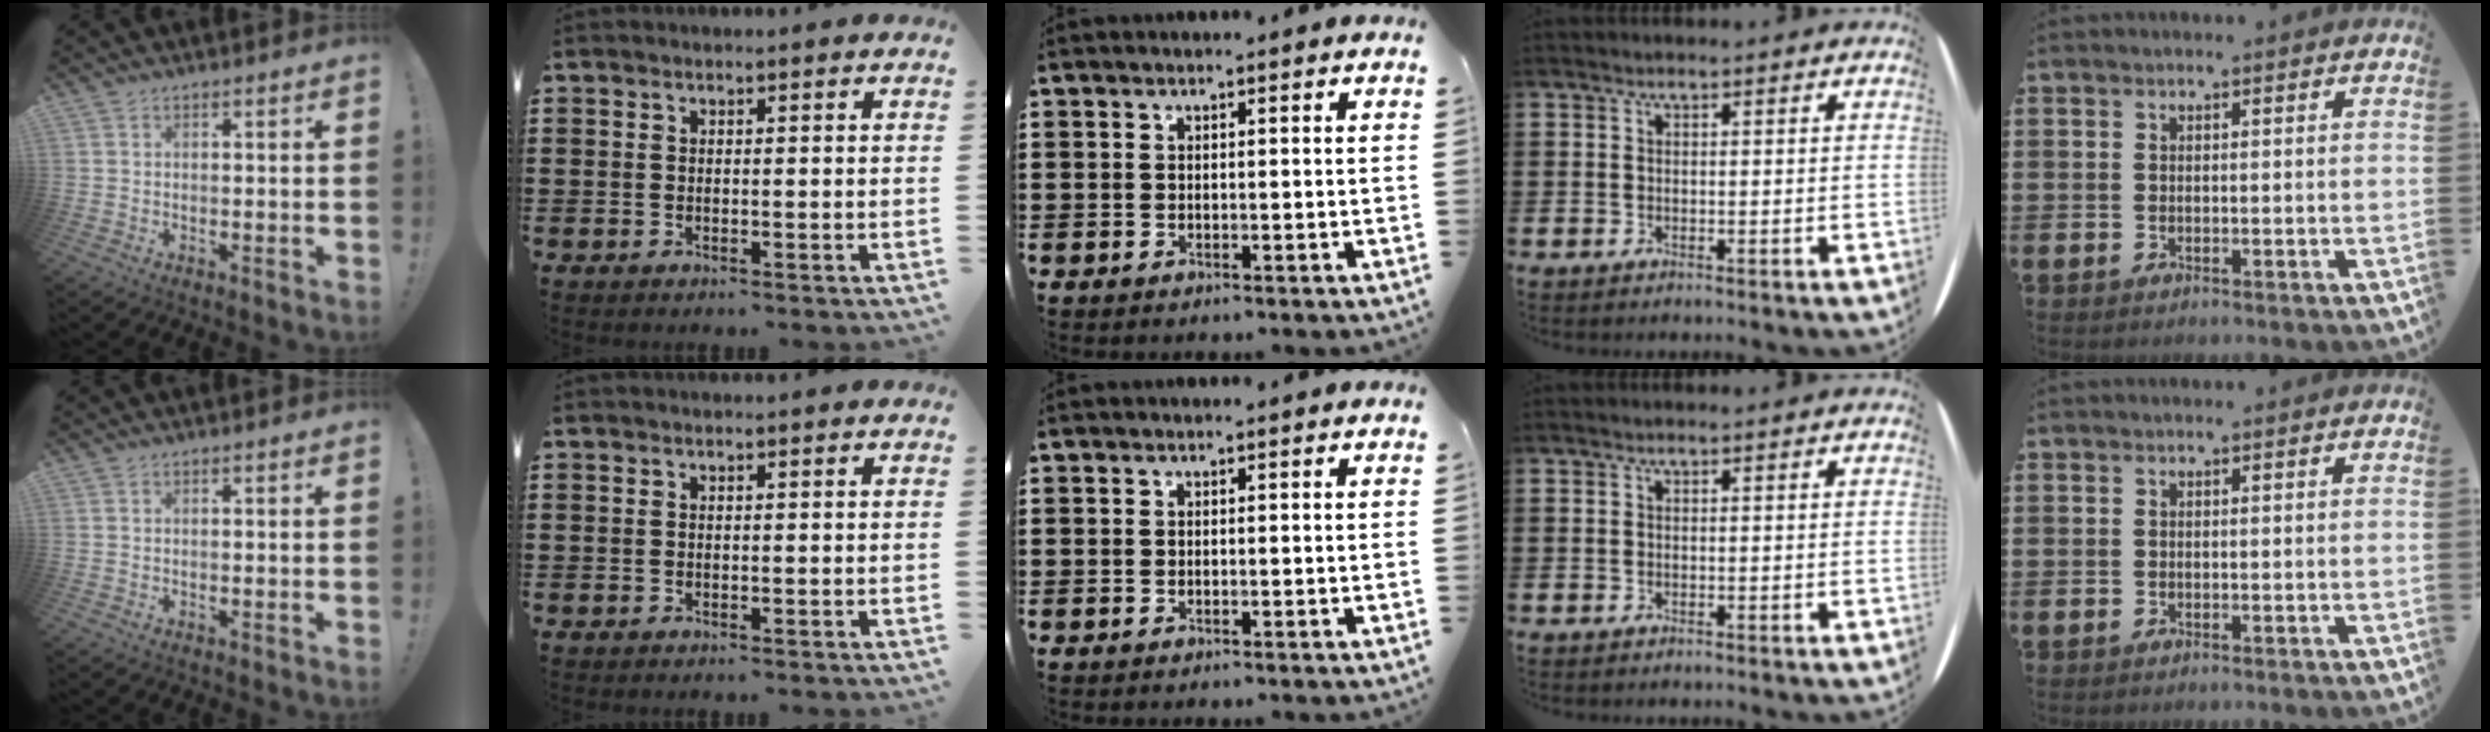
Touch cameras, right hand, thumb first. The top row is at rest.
{}